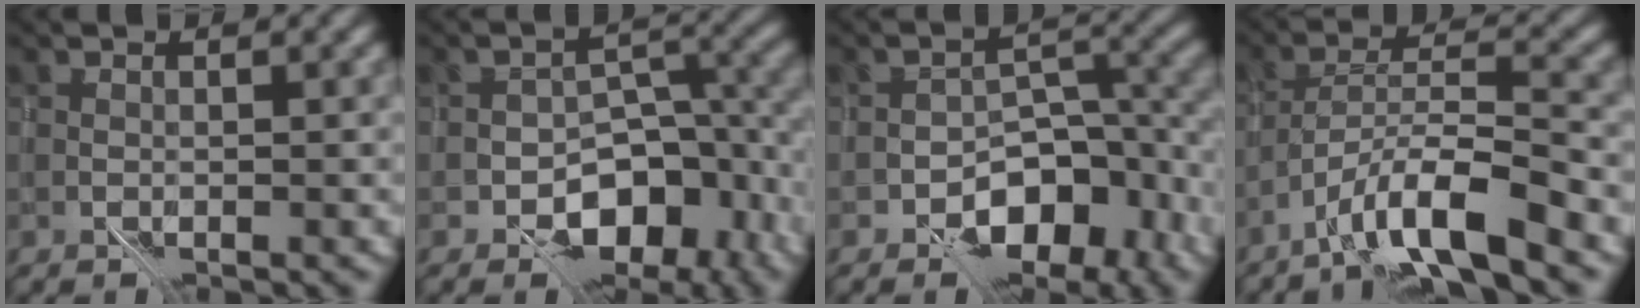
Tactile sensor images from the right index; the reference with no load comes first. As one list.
[{"total": 8.5, "force": [-4.2, 5.0, 5.4], "torque": [-0.046, -0.001, -0.064]}, {"total": 8.1, "force": [-4.7, 4.5, 4.8], "torque": [-0.034, 0.012, -0.077]}, {"total": 6.3, "force": [-4.5, 0.6, 4.3], "torque": [-0.071, 0.011, -0.083]}]